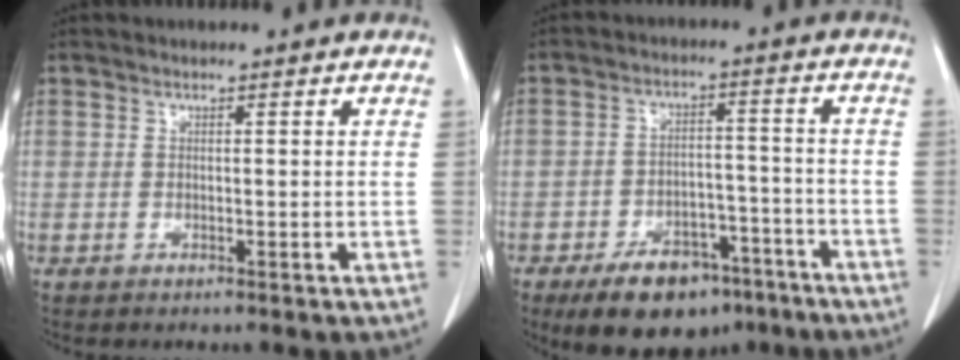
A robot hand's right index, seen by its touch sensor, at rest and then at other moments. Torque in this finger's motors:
{"motor_torque": [0.17, -0.23, 0.06, -0.01]}